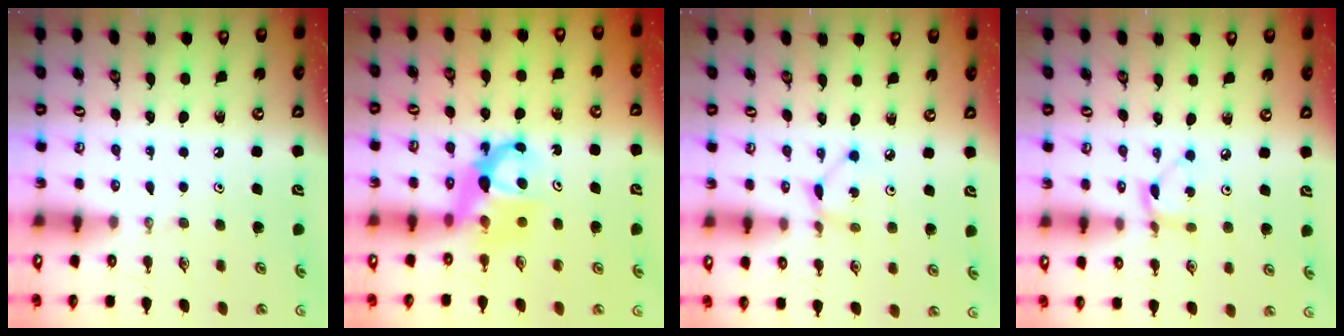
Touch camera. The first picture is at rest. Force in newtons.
{"total": 7.1, "press": 7.0, "slide": 0.6}
{"total": 2.5, "press": 2.5, "slide": 0.1}
{"total": 2.8, "press": 2.8, "slide": 0.1}